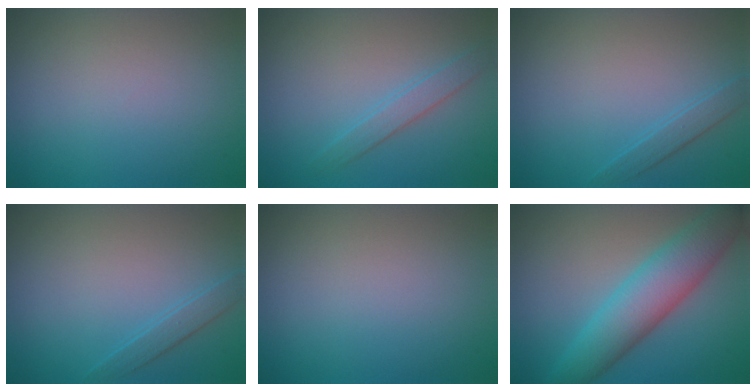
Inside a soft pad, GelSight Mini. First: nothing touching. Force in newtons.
{"total": 1.8, "press": 1.8, "slide": 0.0}
{"total": 1.4, "press": 1.4, "slide": 0.1}
{"total": 1.4, "press": 1.4, "slide": 0.1}
{"total": 0.0}
{"total": 6.8, "press": 6.8, "slide": 0.2}